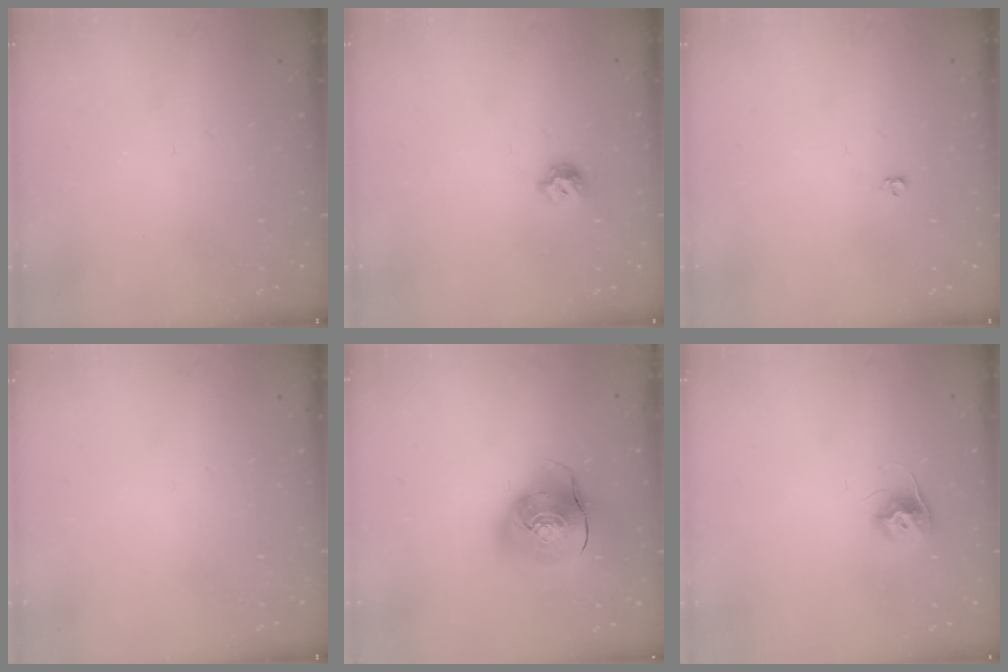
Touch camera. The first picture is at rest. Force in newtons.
{"total": 5.6, "press": 5.5, "slide": 0.9}
{"total": 3.6, "press": 3.5, "slide": 0.6}
{"total": 0.0}
{"total": 12.5, "press": 12.3, "slide": 2.1}
{"total": 8.3, "press": 8.2, "slide": 0.6}